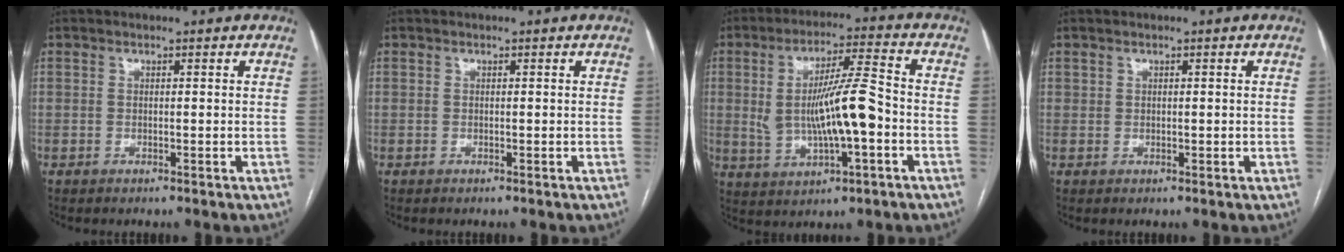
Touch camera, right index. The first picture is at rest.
{"total": 0.0}
{"total": 11.5, "force": [-0.8, 2.0, 11.3], "torque": [-0.212, 0.016, -0.009]}
{"total": 0.8, "force": [0.4, 0.6, 0.2], "torque": [0.001, 0.004, 0.009]}